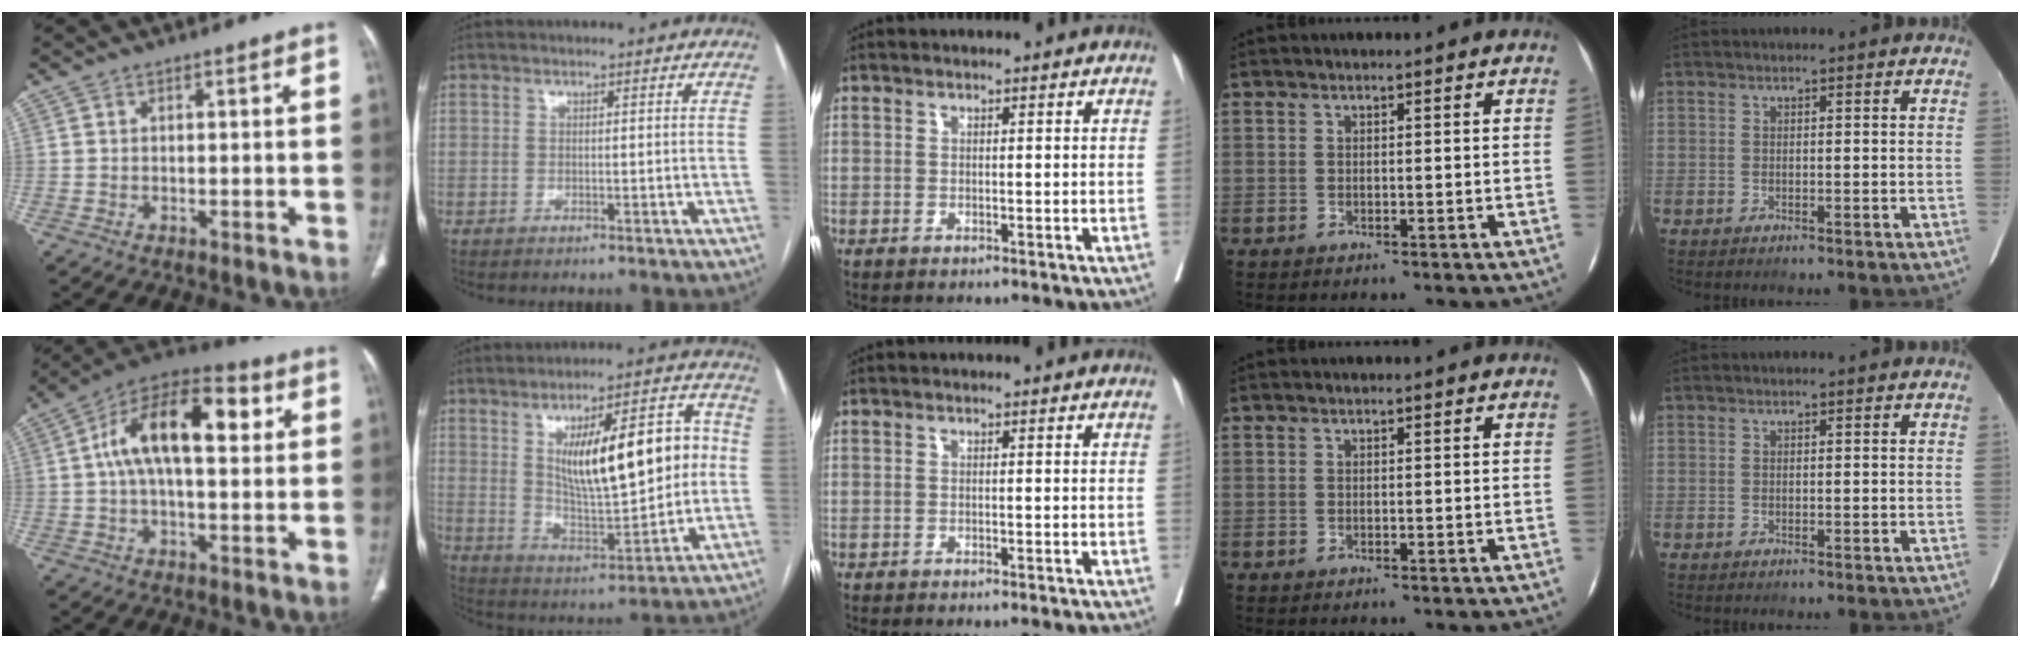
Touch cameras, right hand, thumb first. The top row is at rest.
{"thumb": {"total": 17.9, "force": [4.0, 8.6, 15.1], "torque": [-0.237, 0.032, 0.056]}, "index": {"total": 17.9, "force": [3.0, 5.3, 16.8], "torque": [-0.260, 0.021, 0.057]}, "middle": {"total": 7.6, "force": [-7.0, -0.3, 2.9], "torque": [-0.016, -0.019, -0.088]}}